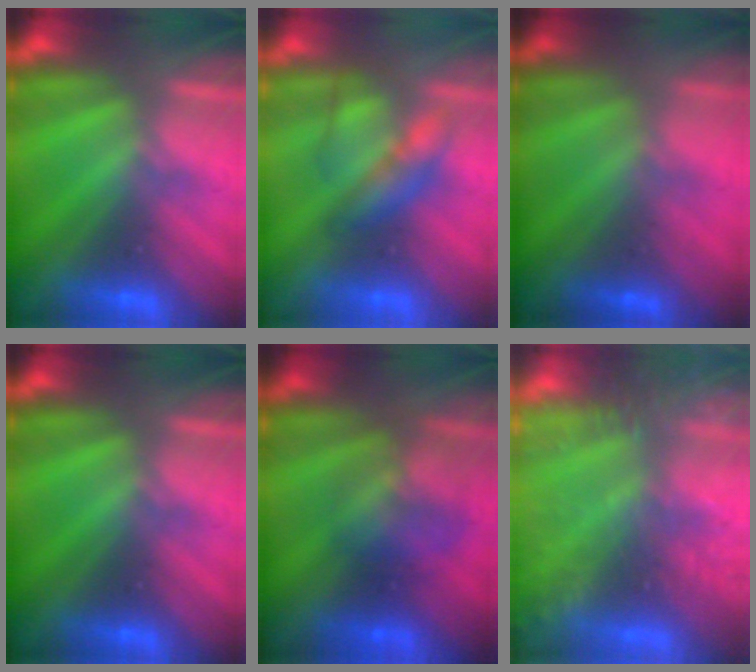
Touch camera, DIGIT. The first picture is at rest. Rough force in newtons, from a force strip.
{"total": 2.3}
{"total": 1.4}
{"total": 0.0}
{"total": 2.3}
{"total": 7.3}